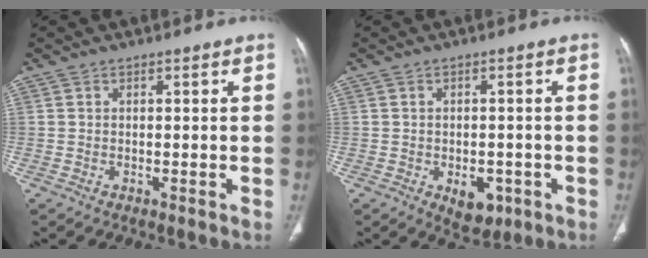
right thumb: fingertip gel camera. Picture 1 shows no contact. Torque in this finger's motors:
{"motor_torque": [4.53, 0.47, 0.12, -0.53, -0.05]}